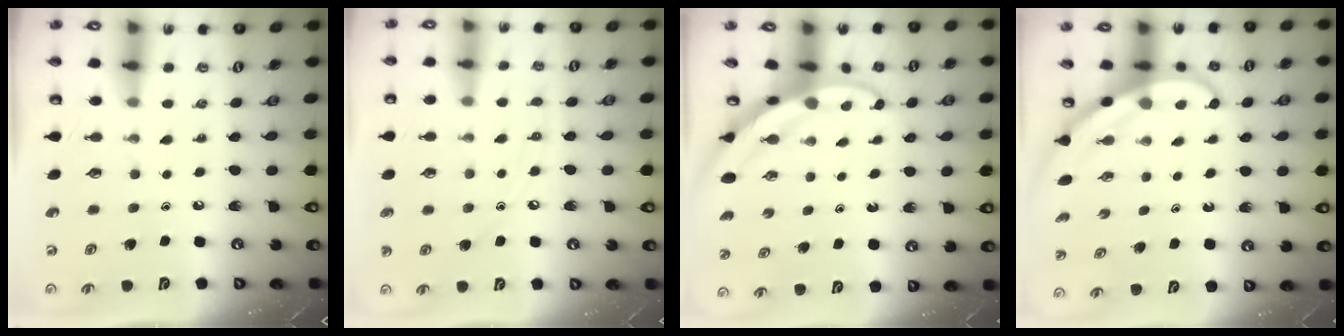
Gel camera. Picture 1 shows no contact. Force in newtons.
{"total": 5.5, "press": 5.5, "slide": 0.5}
{"total": 3.3, "press": 3.3, "slide": 0.3}
{"total": 4.0, "press": 4.0, "slide": 0.3}